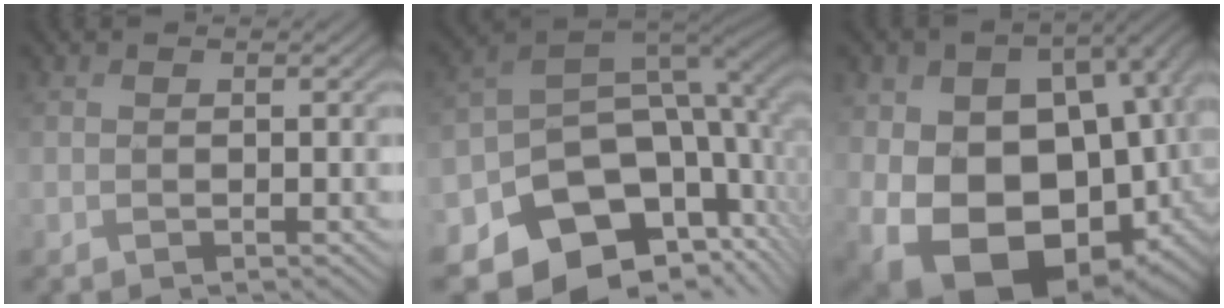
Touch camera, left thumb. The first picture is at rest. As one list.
[{"total": 17.3, "force": [-8.4, 12.7, 8.3], "torque": [-0.197, -0.030, -0.110]}, {"total": 21.6, "force": [-2.9, 15.0, 15.4], "torque": [-0.252, -0.056, 0.004]}]